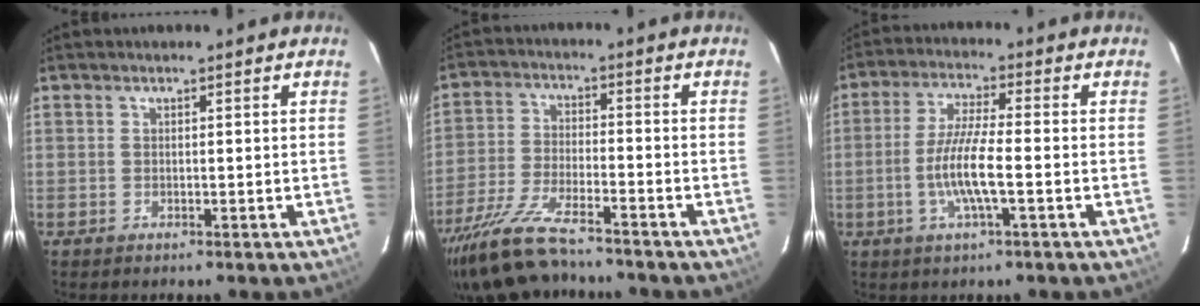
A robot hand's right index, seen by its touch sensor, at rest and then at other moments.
{"total": 14.9, "force": [-12.8, 2.9, 7.0], "torque": [-0.158, -0.028, -0.231]}
{"total": 8.3, "force": [-2.3, 0.8, 8.0], "torque": [-0.160, -0.001, -0.046]}